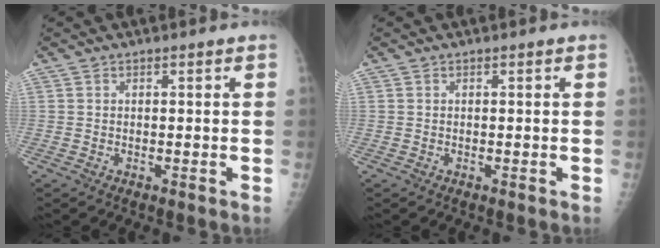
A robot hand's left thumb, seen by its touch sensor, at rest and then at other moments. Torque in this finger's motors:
{"motor_torque": [0.00, 0.00, 0.00, 0.00, 0.00]}